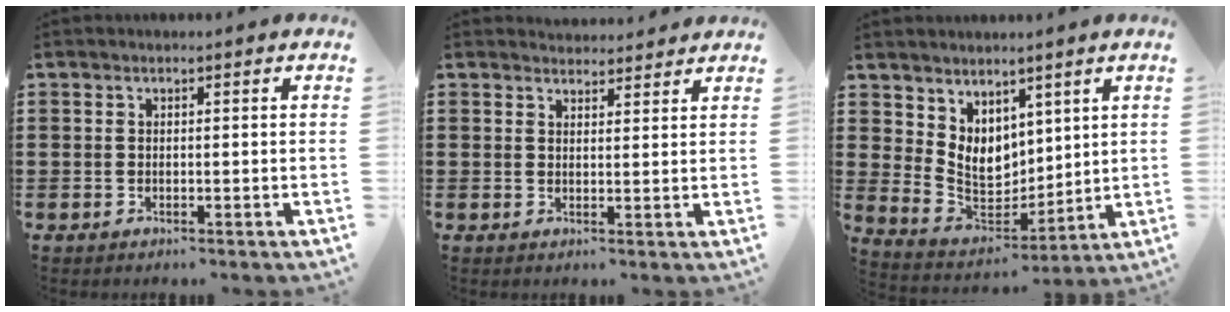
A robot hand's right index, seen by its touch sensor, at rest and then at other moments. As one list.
[{"total": 2.3, "force": [2.3, 0.4, -0.4], "torque": [0.002, -0.001, 0.045]}, {"total": 7.1, "force": [3.9, 5.3, 2.5], "torque": [-0.061, -0.022, 0.077]}]